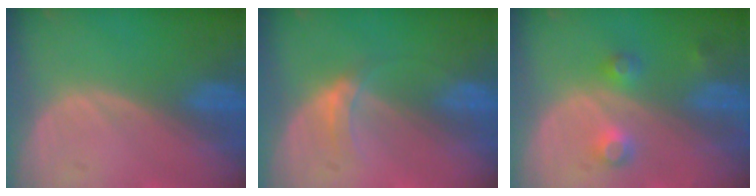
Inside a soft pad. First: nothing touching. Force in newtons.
{"total": 2.9, "press": 2.5, "slide": 1.5}
{"total": 3.5, "press": 3.3, "slide": 1.4}